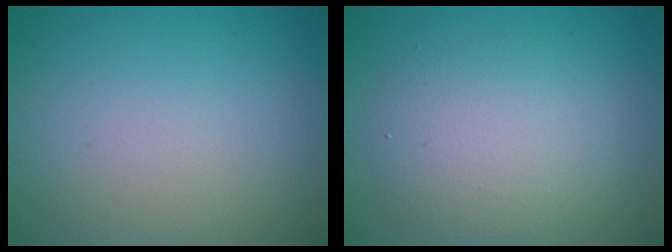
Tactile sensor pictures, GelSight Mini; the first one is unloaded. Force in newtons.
{"total": 4.5, "press": 4.4, "slide": 0.4}